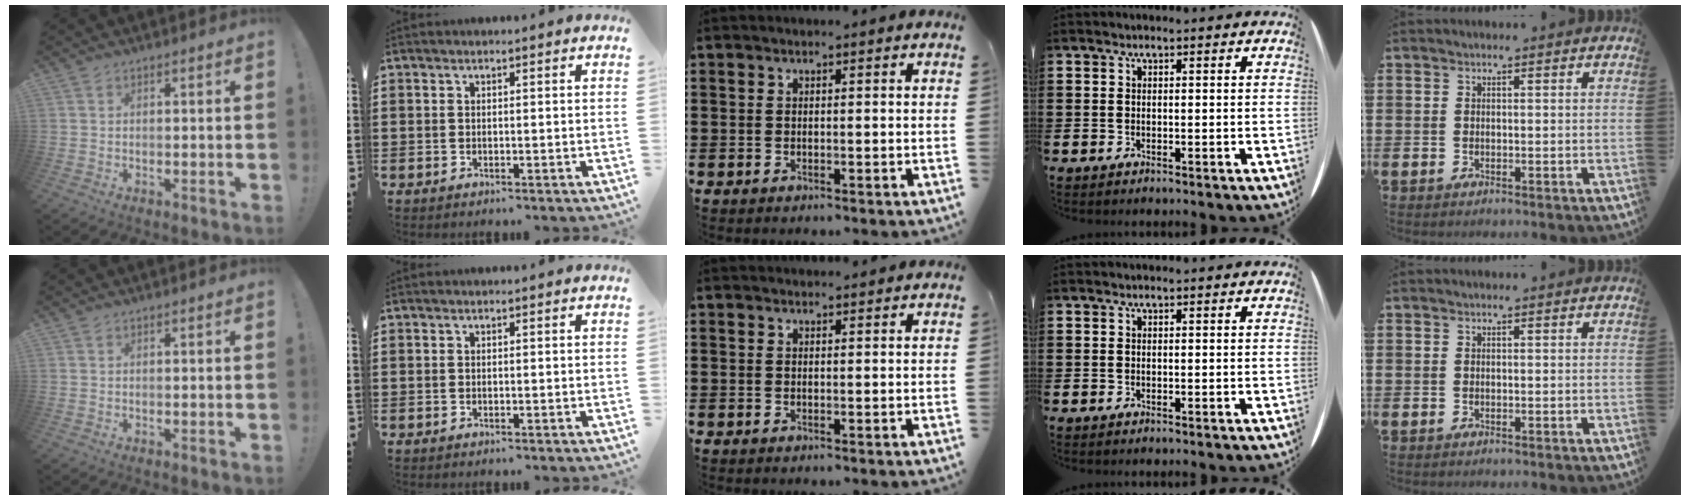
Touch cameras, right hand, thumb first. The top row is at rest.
{"middle": {"total": 0.8, "force": [0.8, 0.0, 0.0], "torque": [0.006, -0.006, 0.014]}}